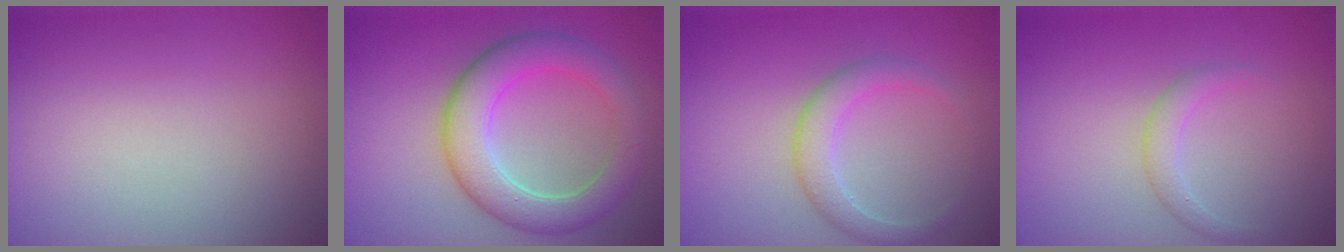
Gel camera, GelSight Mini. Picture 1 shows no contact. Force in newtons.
{"total": 6.1, "press": 6.1, "slide": 0.1}
{"total": 2.7, "press": 2.7, "slide": 0.2}
{"total": 1.5, "press": 1.5, "slide": 0.1}